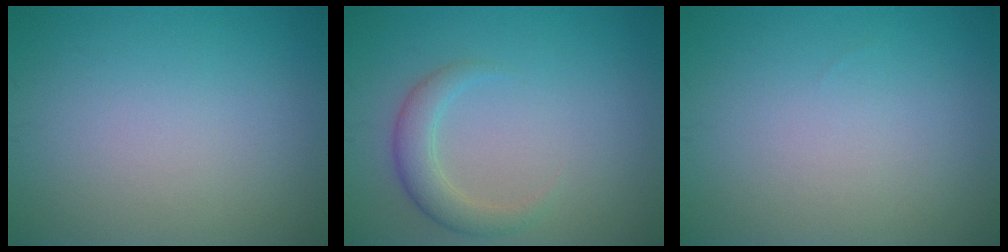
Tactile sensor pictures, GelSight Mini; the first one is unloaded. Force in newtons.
{"total": 2.6, "press": 2.6, "slide": 0.2}
{"total": 0.0}